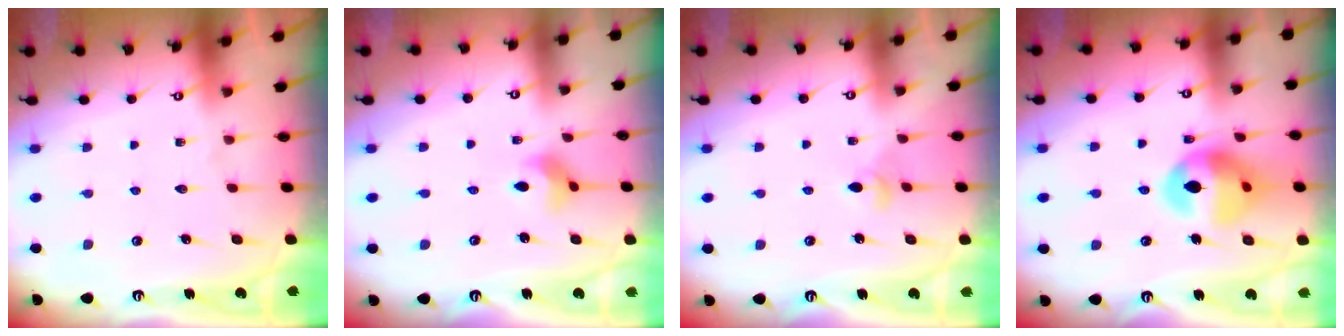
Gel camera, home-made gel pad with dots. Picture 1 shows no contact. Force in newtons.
{"total": 4.6, "press": 4.6, "slide": 0.7}
{"total": 3.6, "press": 3.6, "slide": 0.7}
{"total": 14.8, "press": 14.0, "slide": 4.8}